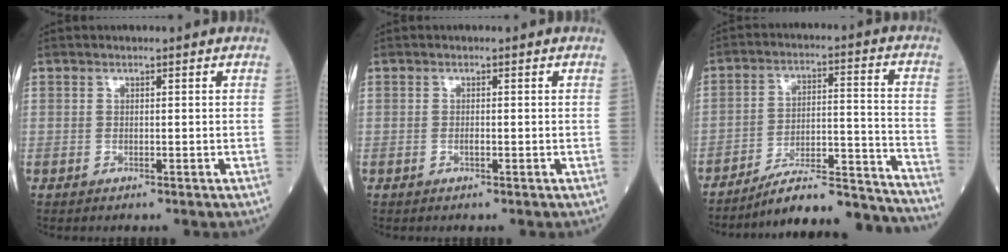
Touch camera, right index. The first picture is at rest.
{"total": 0.6, "force": [-0.3, 0.1, 0.5], "torque": [-0.011, 0.001, -0.004]}
{"total": 18.8, "force": [-18.1, 0.4, 5.1], "torque": [-0.067, 0.023, -0.270]}